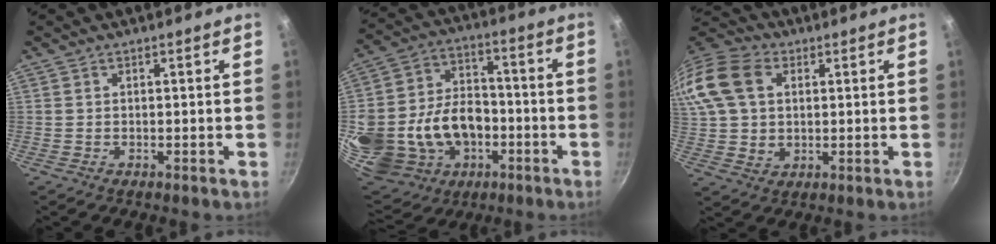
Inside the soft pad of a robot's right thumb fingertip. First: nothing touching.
{"total": 27.1, "force": [-5.0, 20.7, 16.9], "torque": [-0.348, 0.046, -0.059]}
{"total": 20.2, "force": [5.5, 14.8, 12.5], "torque": [-0.286, 0.018, 0.094]}